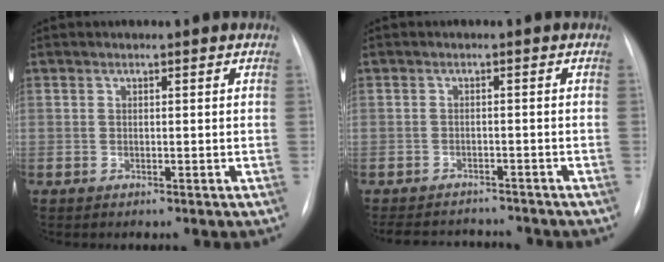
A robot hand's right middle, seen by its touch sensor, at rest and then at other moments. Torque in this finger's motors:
{"motor_torque": [0.00, -0.03, -0.02, 0.00]}